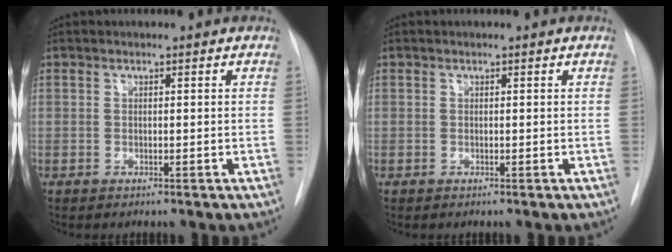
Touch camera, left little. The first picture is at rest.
{"total": 0.0}